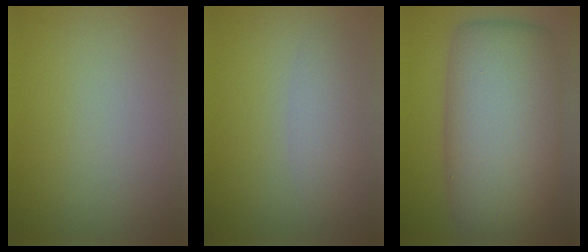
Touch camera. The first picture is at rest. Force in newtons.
{"total": 2.2, "press": 2.2, "slide": 0.1}
{"total": 13.2, "press": 13.2, "slide": 0.4}